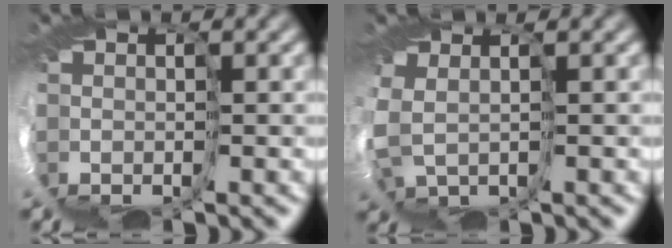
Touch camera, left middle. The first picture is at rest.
{"total": 4.2, "force": [0.3, 3.1, 2.7], "torque": [-0.098, -0.011, 0.022]}